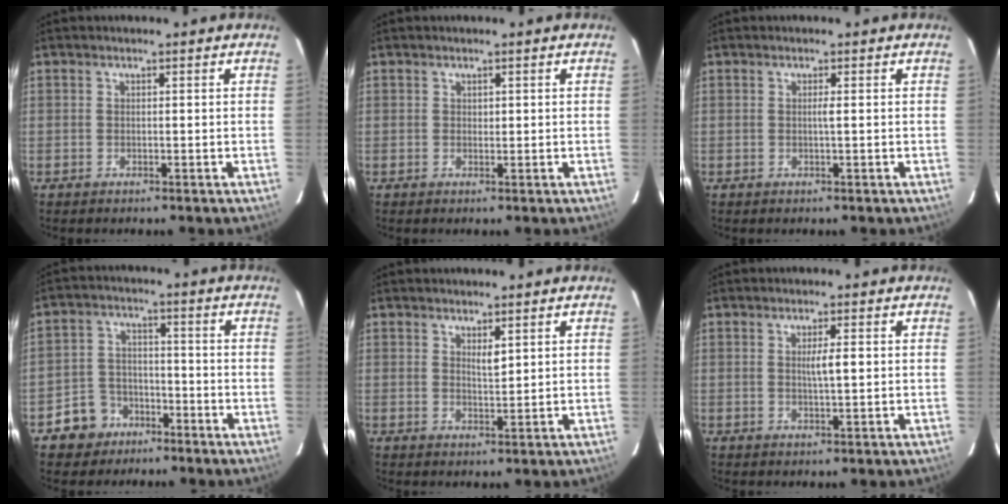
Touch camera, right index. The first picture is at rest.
{"total": 0.6, "force": [0.2, 0.4, 0.3], "torque": [-0.003, -0.001, 0.003]}
{"total": 0.8, "force": [0.0, -0.2, 0.7], "torque": [-0.013, -0.001, -0.002]}
{"total": 6.6, "force": [-4.1, 5.2, 0.9], "torque": [-0.014, 0.014, -0.067]}
{"total": 1.9, "force": [1.0, 0.4, 1.5], "torque": [-0.029, -0.004, 0.021]}
{"total": 2.7, "force": [0.4, 0.1, 2.6], "torque": [-0.047, 0.000, 0.005]}